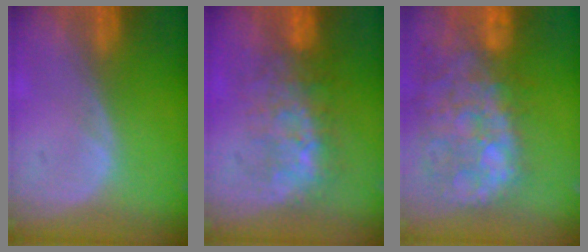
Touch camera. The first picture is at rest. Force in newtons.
{"total": 7.7, "press": 7.3, "slide": 2.3}
{"total": 14.1, "press": 11.6, "slide": 8.0}